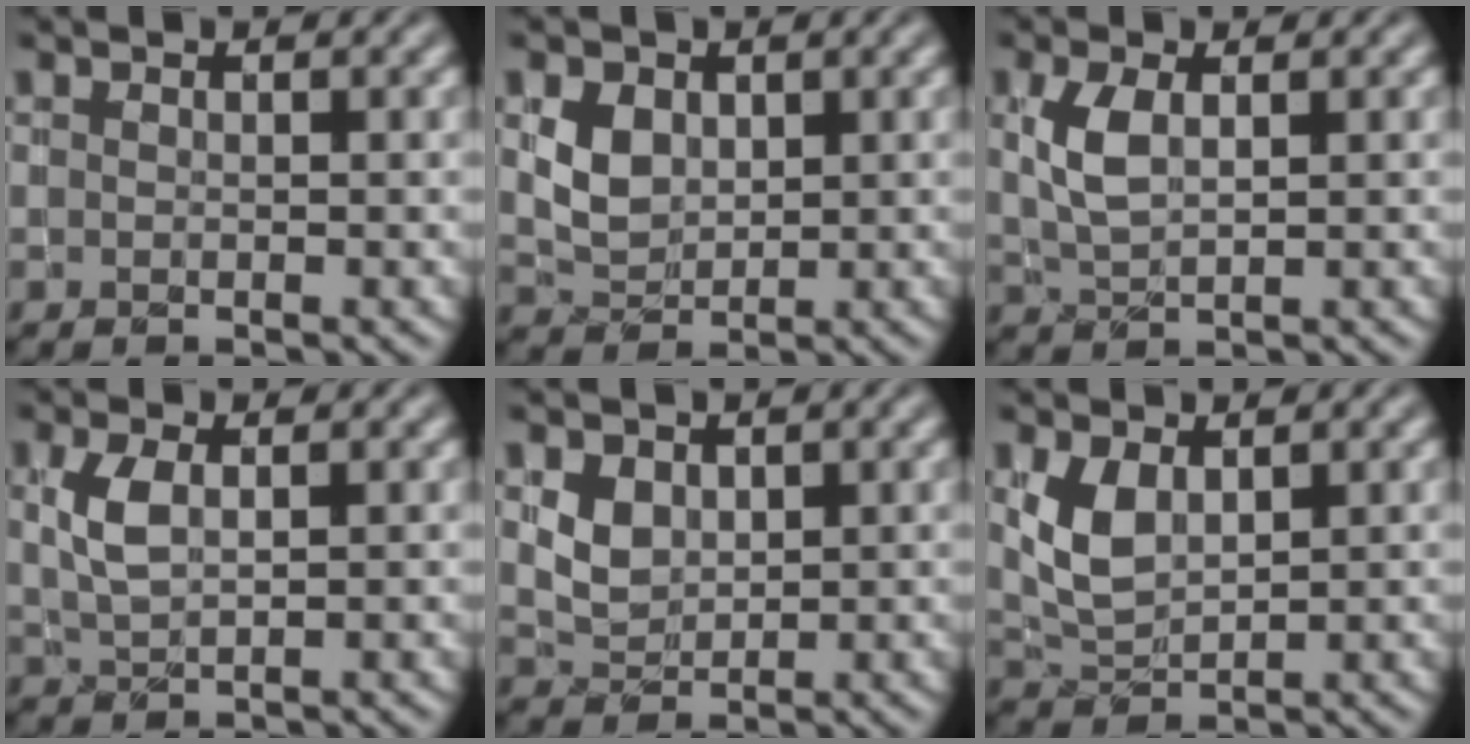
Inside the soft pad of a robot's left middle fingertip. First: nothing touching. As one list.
[{"total": 2.8, "force": [0.6, 2.2, 1.6], "torque": [-0.038, -0.002, 0.015]}, {"total": 3.2, "force": [0.6, 1.6, 2.6], "torque": [-0.065, 0.003, 0.016]}, {"total": 2.8, "force": [0.5, 1.4, 2.3], "torque": [-0.058, 0.003, 0.014]}, {"total": 2.2, "force": [0.7, 1.7, 1.1], "torque": [-0.026, -0.005, 0.018]}, {"total": 3.2, "force": [1.0, 1.9, 2.4], "torque": [-0.061, -0.001, 0.026]}]